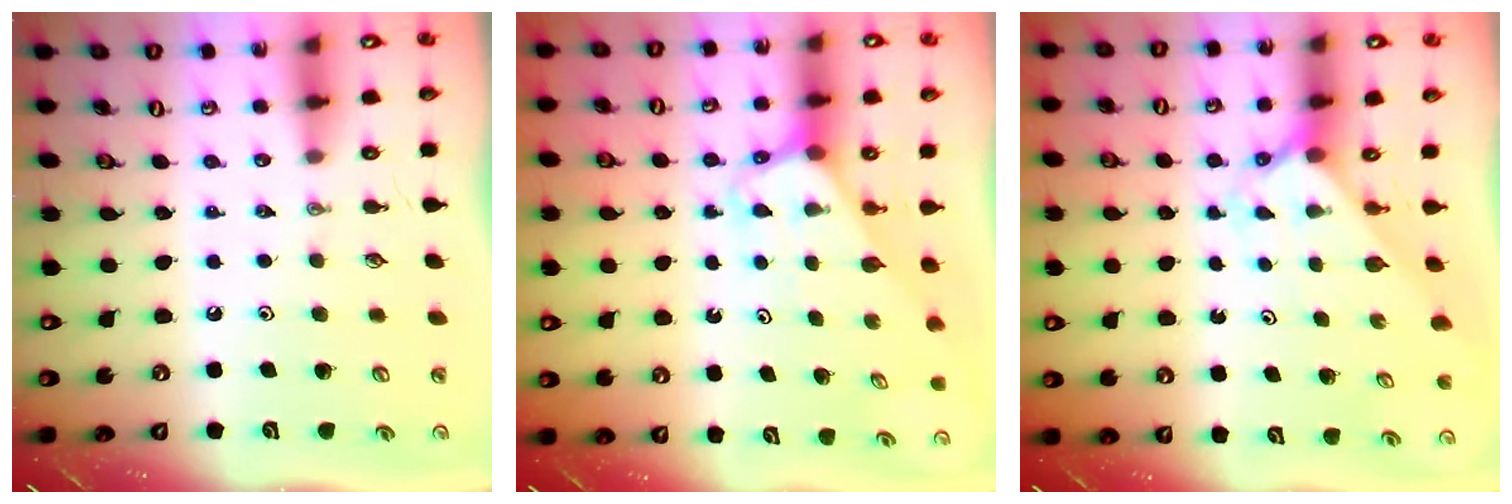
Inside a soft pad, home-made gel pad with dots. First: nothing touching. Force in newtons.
{"total": 3.0, "press": 3.0, "slide": 0.2}
{"total": 1.9, "press": 1.9, "slide": 0.1}